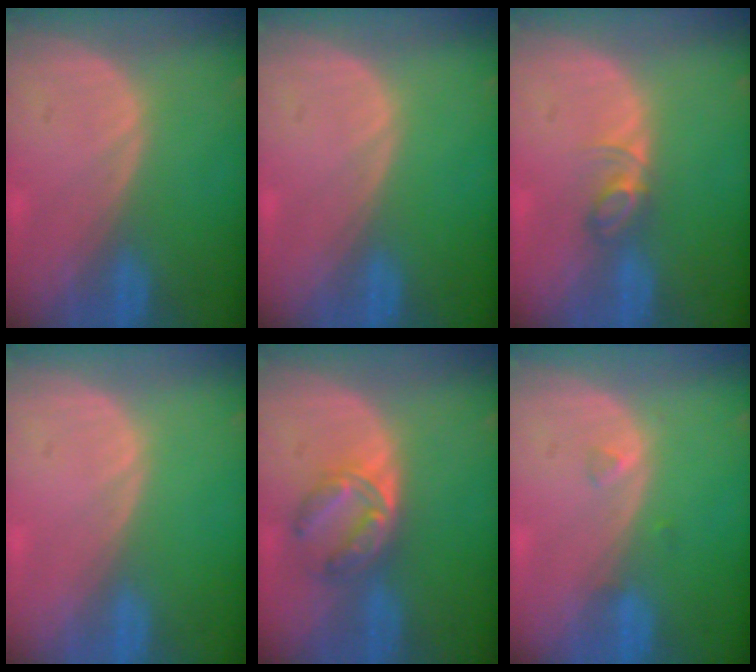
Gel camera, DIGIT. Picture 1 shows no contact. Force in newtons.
{"total": 0.0}
{"total": 2.8, "press": 2.8, "slide": 0.4}
{"total": 0.0}
{"total": 5.6, "press": 5.4, "slide": 1.7}
{"total": 1.0, "press": 1.0, "slide": 0.2}